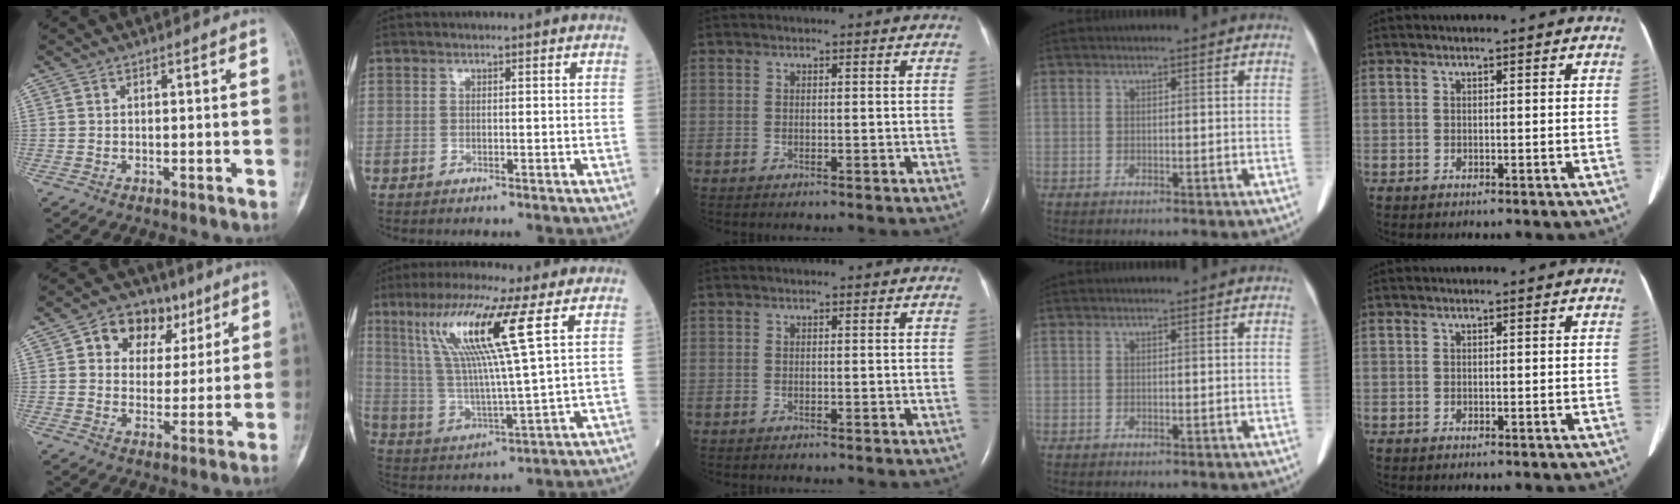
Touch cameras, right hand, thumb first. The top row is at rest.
{"thumb": {"total": 12.0, "force": [5.5, 8.8, 6.1], "torque": [-0.047, -0.007, 0.086]}, "index": {"total": 14.6, "force": [6.4, -0.6, 13.1], "torque": [-0.267, 0.009, 0.119]}}